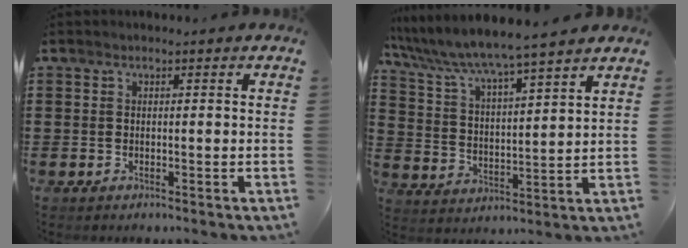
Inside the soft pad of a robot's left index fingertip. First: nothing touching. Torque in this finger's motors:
{"motor_torque": [2.14, 0.00, 0.05, -0.16]}